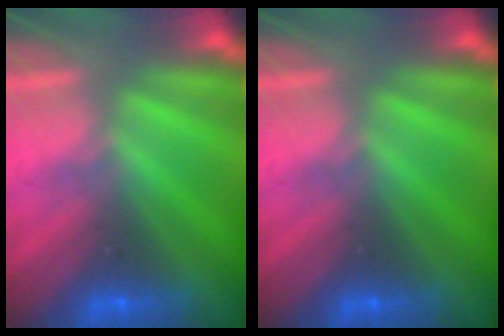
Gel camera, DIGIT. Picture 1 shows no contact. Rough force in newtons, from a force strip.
{"total": 0.0}